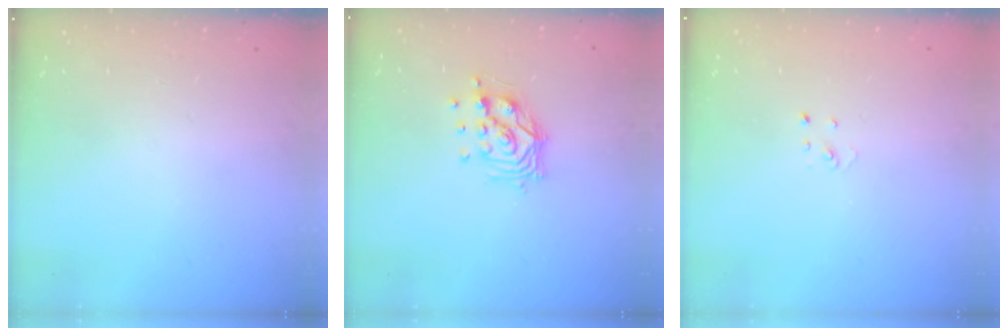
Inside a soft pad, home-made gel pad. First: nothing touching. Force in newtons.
{"total": 10.1, "press": 10.0, "slide": 1.1}
{"total": 1.9, "press": 1.9, "slide": 0.2}